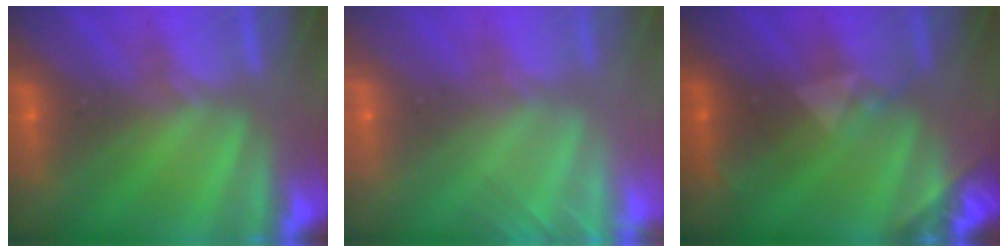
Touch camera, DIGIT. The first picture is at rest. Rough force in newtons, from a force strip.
{"total": 7.7}
{"total": 2.4}